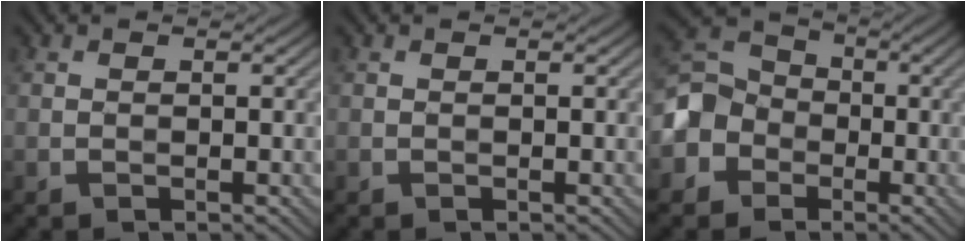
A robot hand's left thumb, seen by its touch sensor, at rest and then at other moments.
{"total": 0.0}
{"total": 6.6, "force": [-2.3, 5.8, 2.1], "torque": [-0.061, 0.006, -0.068]}